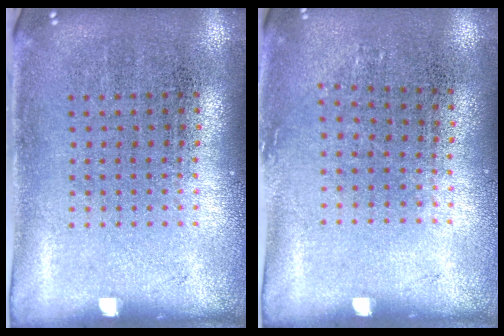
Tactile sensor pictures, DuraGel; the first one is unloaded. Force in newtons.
{"total": 0.8, "press": 0.7, "slide": 0.5}